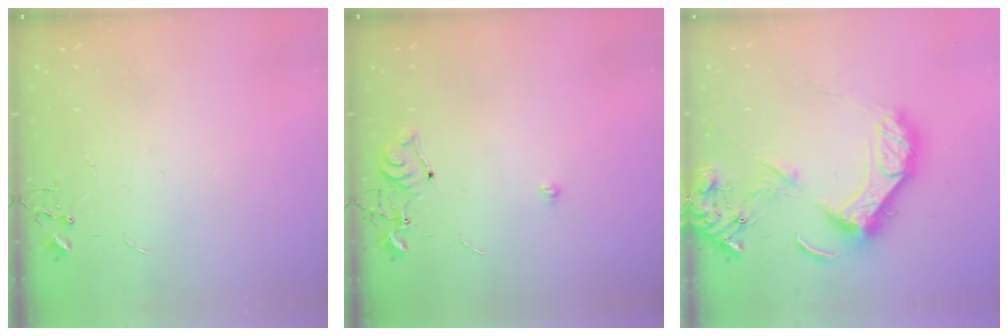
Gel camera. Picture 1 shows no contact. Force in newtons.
{"total": 7.1, "press": 7.1, "slide": 0.8}
{"total": 16.8, "press": 16.6, "slide": 2.3}